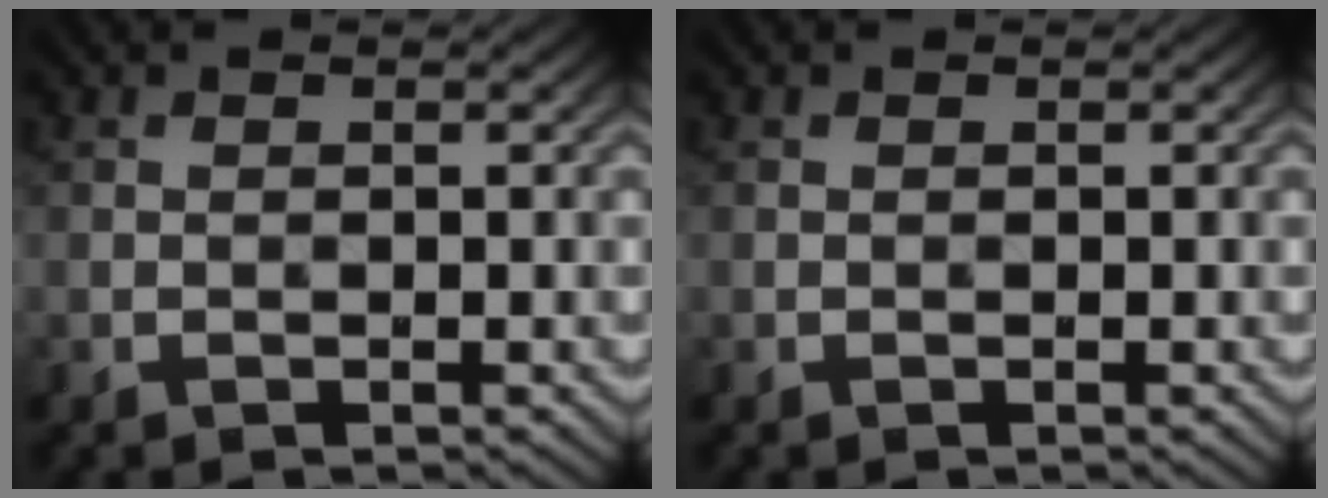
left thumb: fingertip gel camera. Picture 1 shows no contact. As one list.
[{"total": 0.0}]